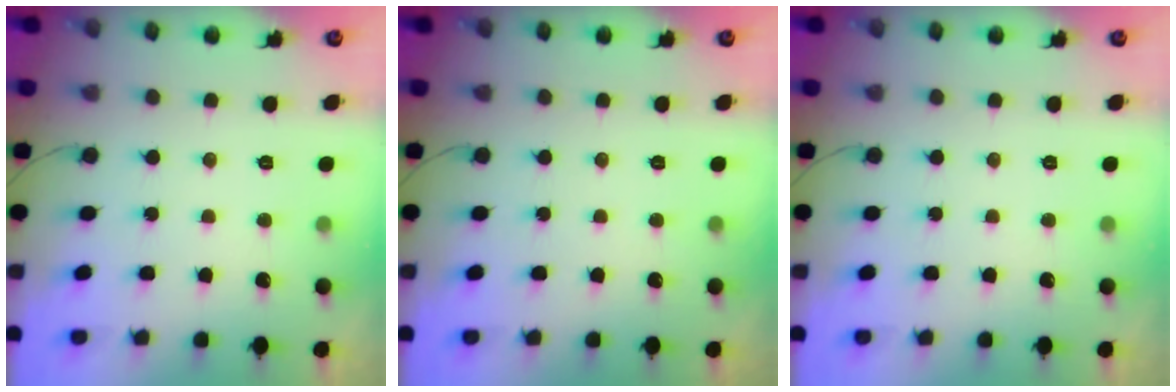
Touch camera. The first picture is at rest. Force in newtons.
{"total": 0.0}
{"total": 0.0}